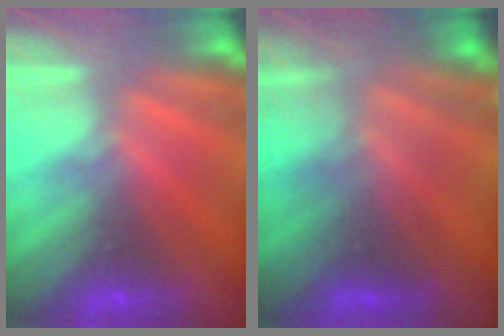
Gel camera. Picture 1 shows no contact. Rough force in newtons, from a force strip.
{"total": 4.9}